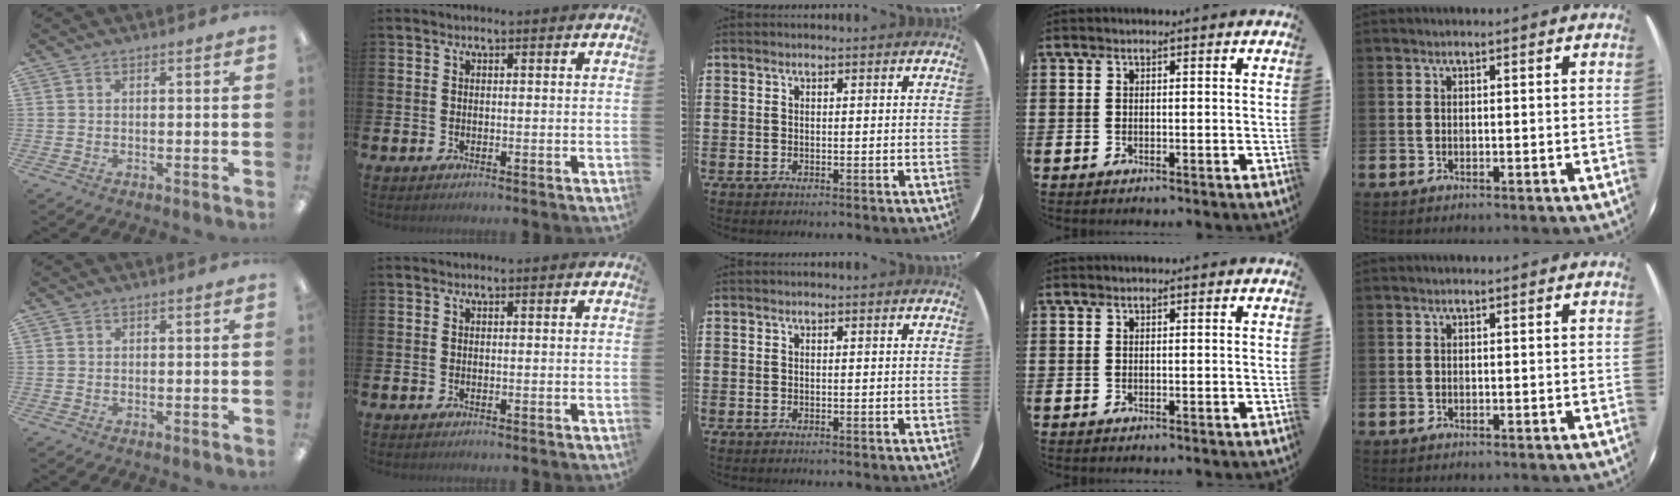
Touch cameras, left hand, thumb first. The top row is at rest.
{}